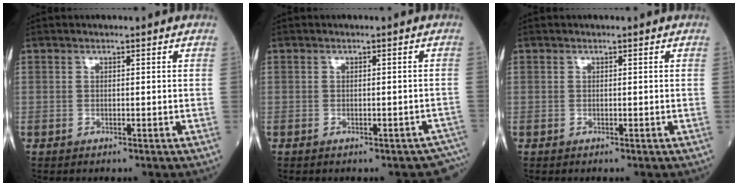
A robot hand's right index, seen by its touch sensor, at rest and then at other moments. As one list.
[{"total": 3.4, "force": [-2.5, 1.8, 1.5], "torque": [-0.001, 0.011, -0.029]}, {"total": 0.0}]